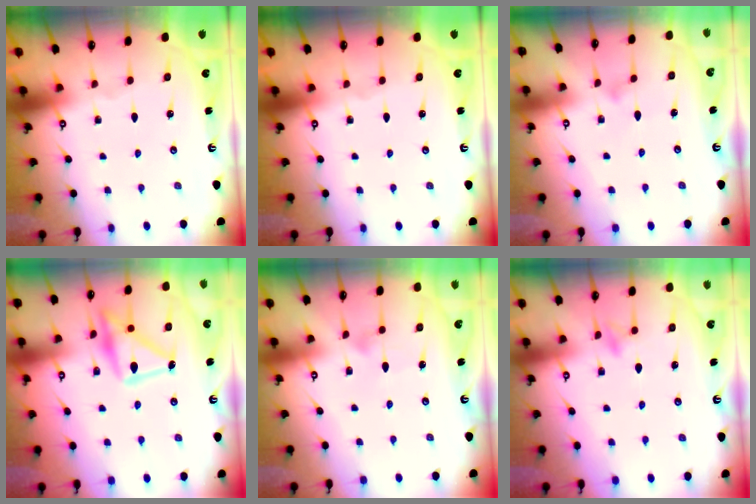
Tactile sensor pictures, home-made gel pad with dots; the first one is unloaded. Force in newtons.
{"total": 0.0}
{"total": 7.6, "press": 7.6, "slide": 0.5}
{"total": 16.6, "press": 16.6, "slide": 0.9}
{"total": 5.9, "press": 5.9, "slide": 0.4}
{"total": 8.3, "press": 8.3, "slide": 0.6}